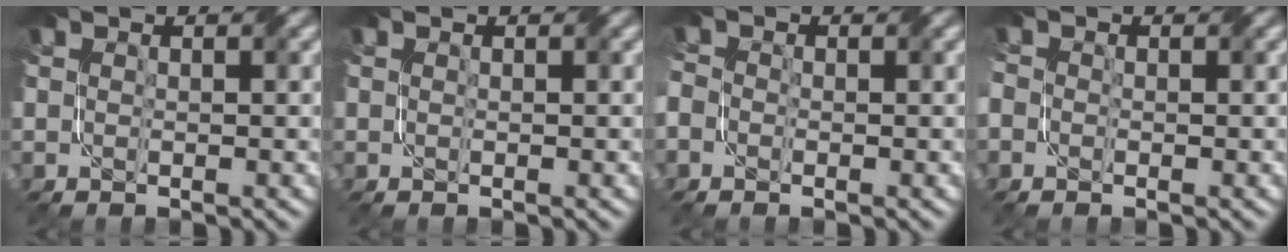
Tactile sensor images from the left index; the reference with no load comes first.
{"total": 0.0}
{"total": 1.3, "force": [-0.8, 1.0, 0.4], "torque": [-0.015, -0.001, -0.018]}
{"total": 1.1, "force": [-0.5, 0.9, 0.3], "torque": [-0.008, -0.003, -0.012]}